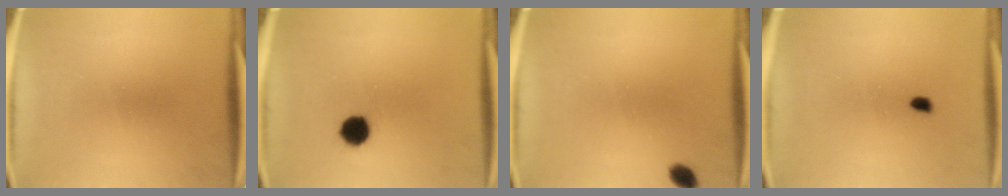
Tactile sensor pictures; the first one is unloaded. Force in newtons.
{"total": 5.3}
{"total": 2.3}
{"total": 0.8}